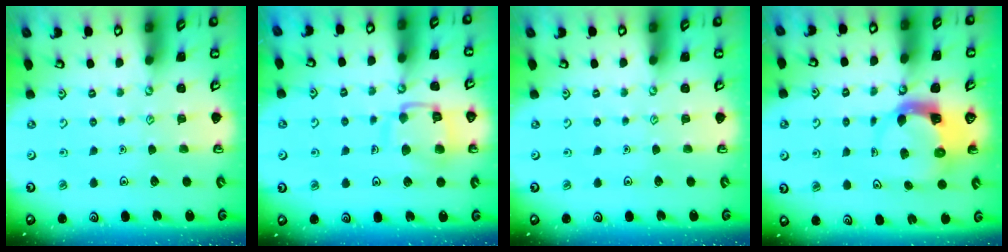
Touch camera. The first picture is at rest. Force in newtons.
{"total": 12.6, "press": 12.6, "slide": 1.2}
{"total": 0.0}
{"total": 4.3, "press": 4.3, "slide": 0.5}